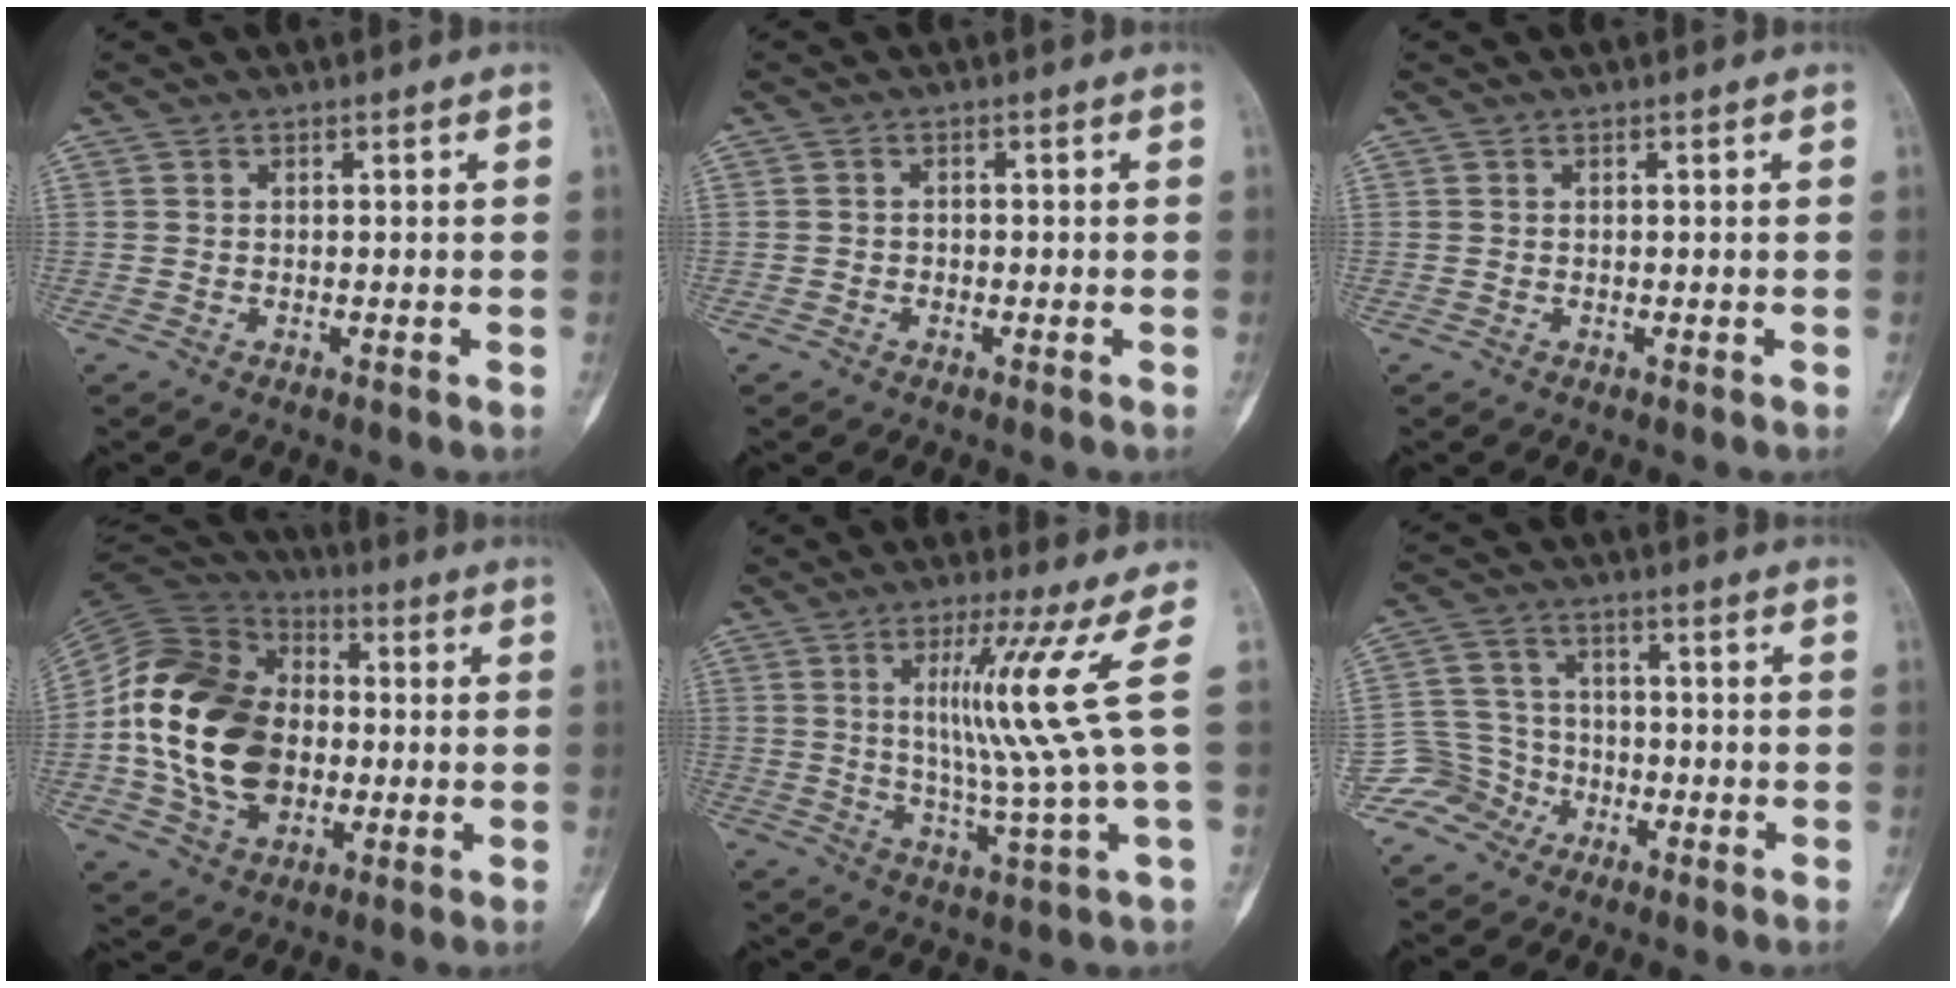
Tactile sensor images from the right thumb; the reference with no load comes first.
{"total": 1.1, "force": [-0.5, 1.0, 0.2], "torque": [0.008, 0.006, -0.015]}
{"total": 0.0}
{"total": 22.9, "force": [-1.4, 16.5, 15.9], "torque": [-0.283, 0.018, -0.024]}
{"total": 11.6, "force": [3.1, -2.4, 10.9], "torque": [-0.205, -0.036, 0.065]}
{"total": 6.9, "force": [-4.3, 5.5, -0.4], "torque": [0.044, 0.048, -0.092]}